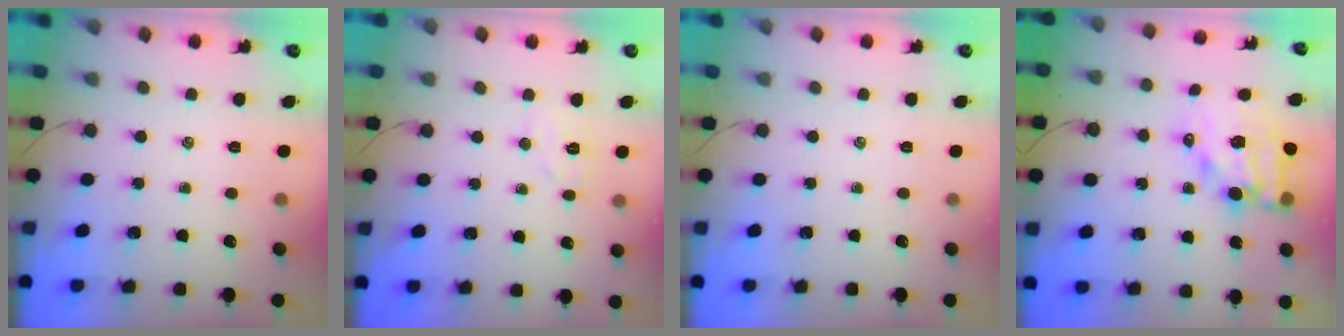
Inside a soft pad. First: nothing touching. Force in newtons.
{"total": 5.6, "press": 5.5, "slide": 1.1}
{"total": 0.0}
{"total": 12.0, "press": 11.5, "slide": 3.3}